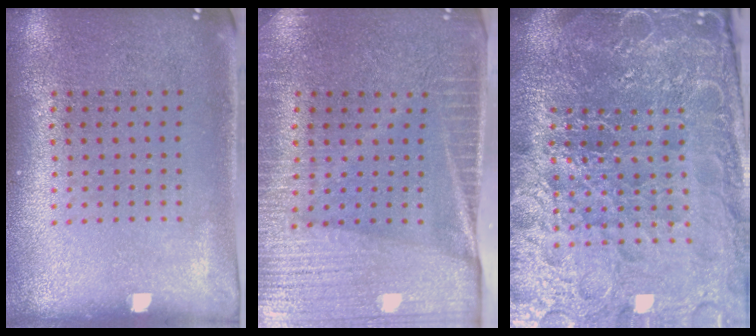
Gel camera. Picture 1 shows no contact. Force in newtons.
{"total": 4.1, "press": 3.7, "slide": 1.8}
{"total": 6.8, "press": 6.0, "slide": 3.2}